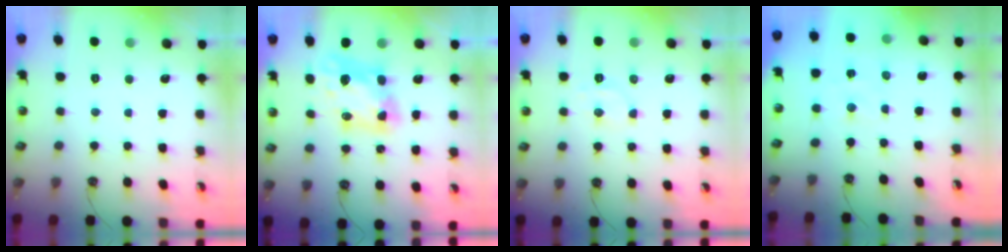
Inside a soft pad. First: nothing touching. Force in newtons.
{"total": 8.2, "press": 8.2, "slide": 0.3}
{"total": 4.7, "press": 4.5, "slide": 1.3}
{"total": 2.2, "press": 2.2, "slide": 0.4}